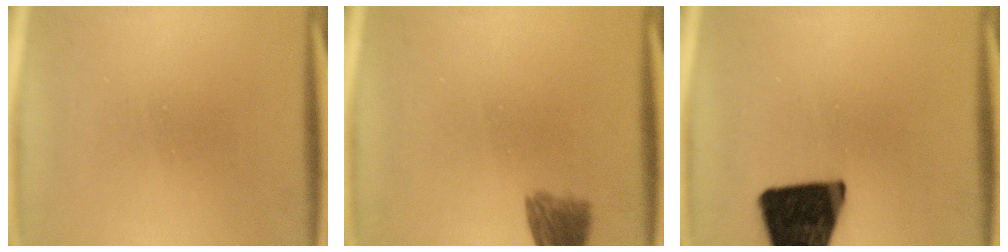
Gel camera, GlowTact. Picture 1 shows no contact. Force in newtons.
{"total": 5.3}
{"total": 19.8}